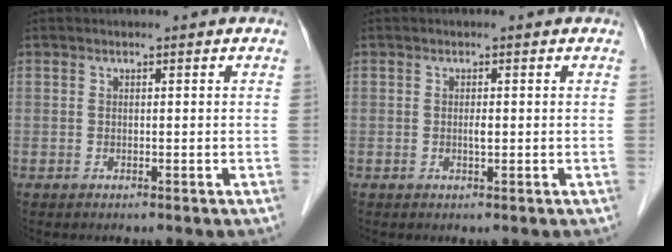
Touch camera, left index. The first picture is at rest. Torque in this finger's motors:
{"motor_torque": [0.29, 0.20, 0.02, 0.02]}